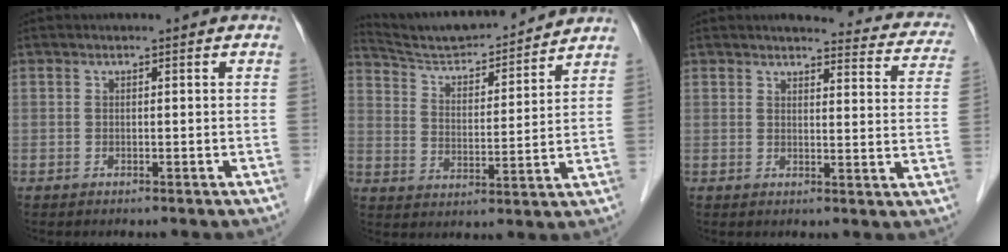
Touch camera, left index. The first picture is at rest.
{"total": 14.6, "force": [13.9, 1.2, 4.2], "torque": [-0.074, 0.006, 0.225]}
{"total": 13.9, "force": [12.9, 3.2, 4.3], "torque": [-0.015, -0.034, 0.113]}